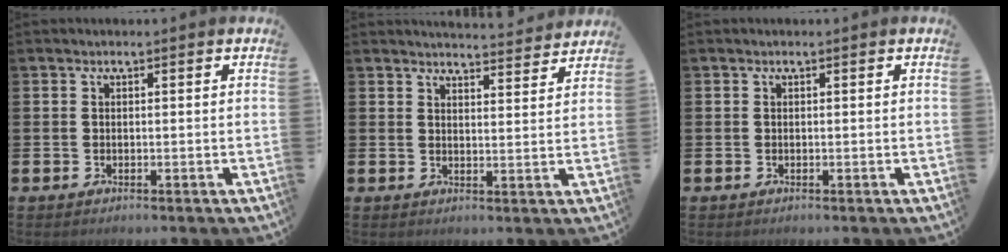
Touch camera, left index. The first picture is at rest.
{"total": 4.3, "force": [4.3, 0.1, 0.1], "torque": [-0.002, -0.032, 0.076]}
{"total": 0.0}